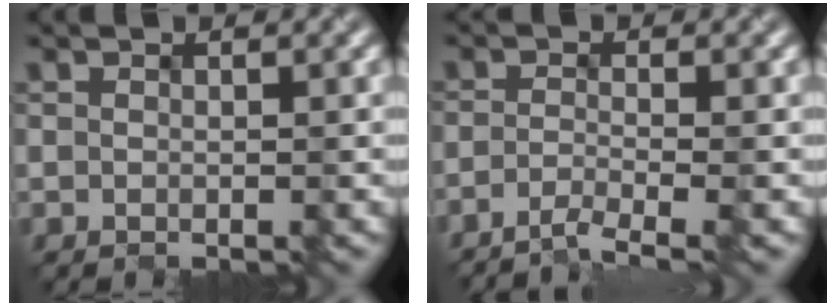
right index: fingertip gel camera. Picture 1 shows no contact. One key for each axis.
{"total": 2.6, "fx": -2.1, "fy": 0.2, "fz": 1.5, "tx": -0.026, "ty": -0.004, "tz": -0.049}